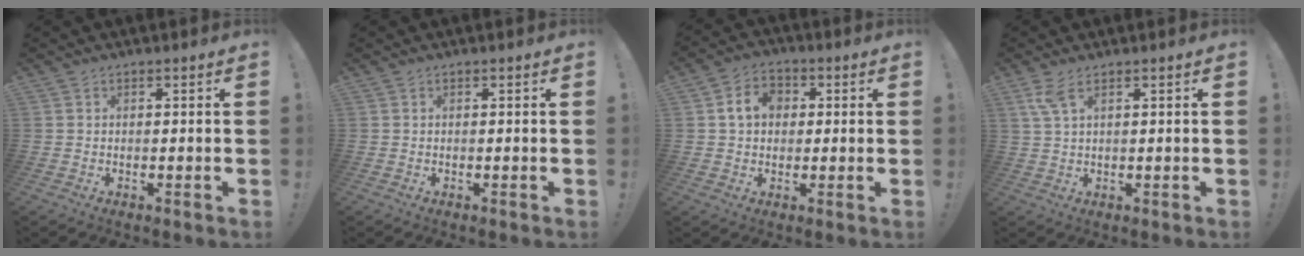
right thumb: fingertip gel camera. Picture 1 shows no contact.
{"total": 0.0}
{"total": 8.3, "force": [1.6, 6.5, 4.9], "torque": [-0.077, 0.016, 0.030]}
{"total": 4.5, "force": [2.4, 1.3, 3.6], "torque": [-0.082, 0.001, 0.047]}